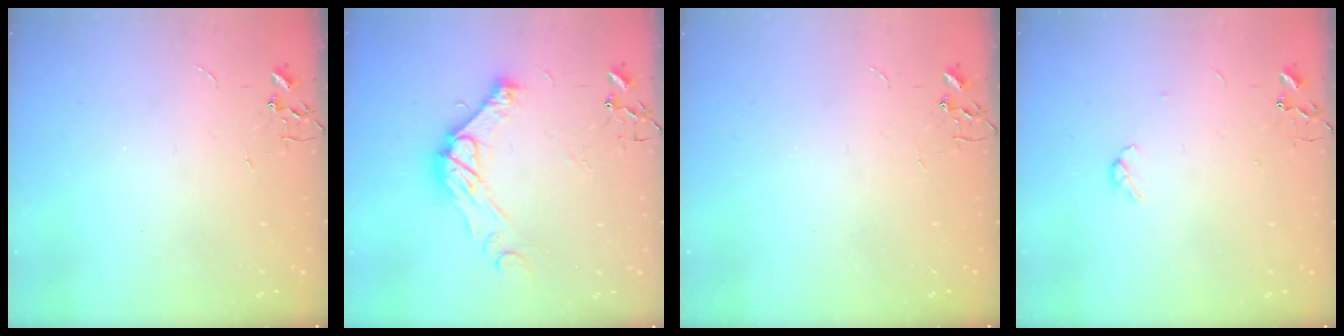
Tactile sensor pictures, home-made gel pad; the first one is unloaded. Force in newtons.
{"total": 14.1, "press": 14.1, "slide": 1.1}
{"total": 0.0}
{"total": 4.3, "press": 4.3, "slide": 0.7}